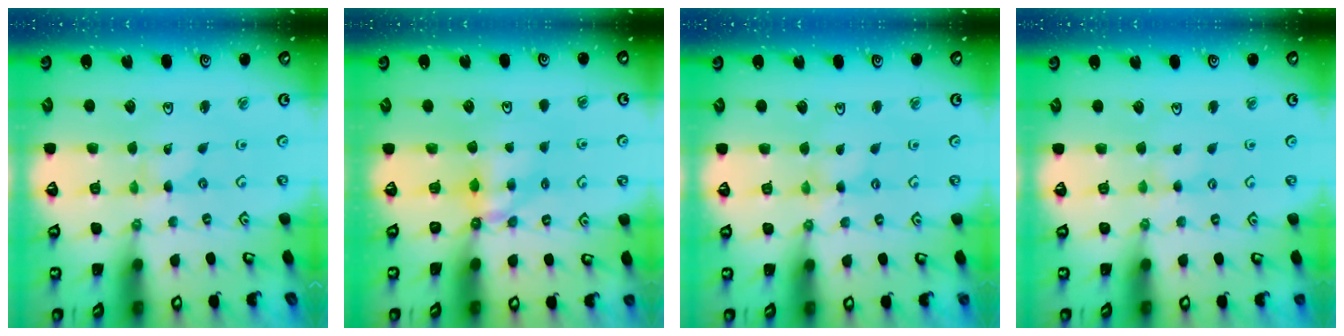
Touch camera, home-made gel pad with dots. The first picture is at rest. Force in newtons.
{"total": 5.7, "press": 5.7, "slide": 0.4}
{"total": 0.0}
{"total": 2.1, "press": 2.1, "slide": 0.2}